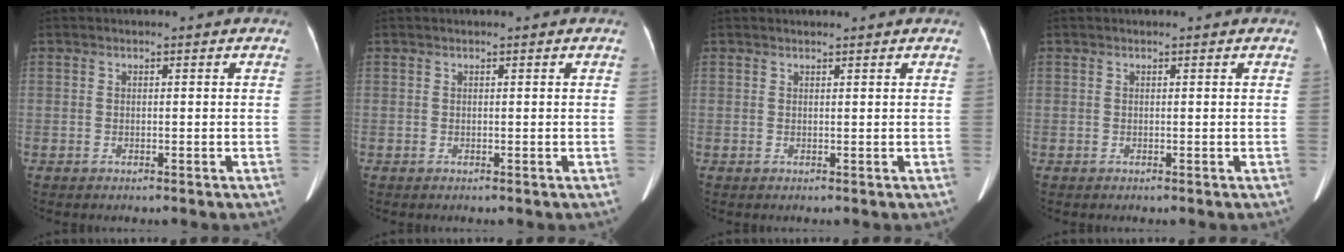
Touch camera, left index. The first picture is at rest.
{"total": 0.5, "force": [0.5, 0.0, 0.2], "torque": [-0.002, 0.012, 0.010]}
{"total": 1.1, "force": [1.1, 0.0, 0.2], "torque": [-0.008, 0.011, 0.019]}
{"total": 0.8, "force": [0.7, 0.1, 0.2], "torque": [-0.006, 0.009, 0.010]}